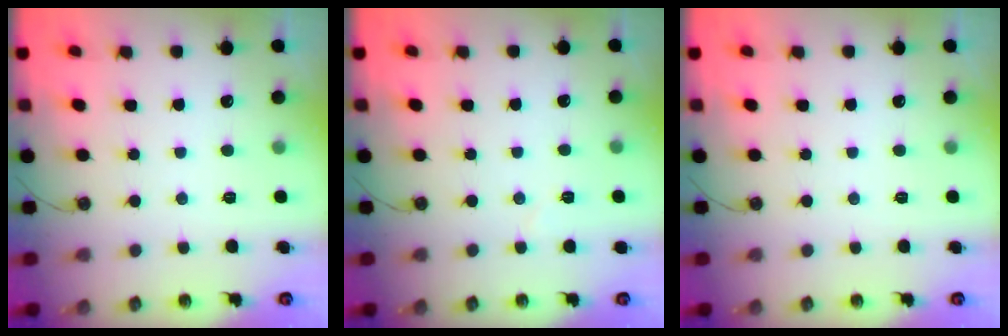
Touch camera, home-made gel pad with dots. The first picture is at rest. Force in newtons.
{"total": 3.7, "press": 3.1, "slide": 2.1}
{"total": 0.0}